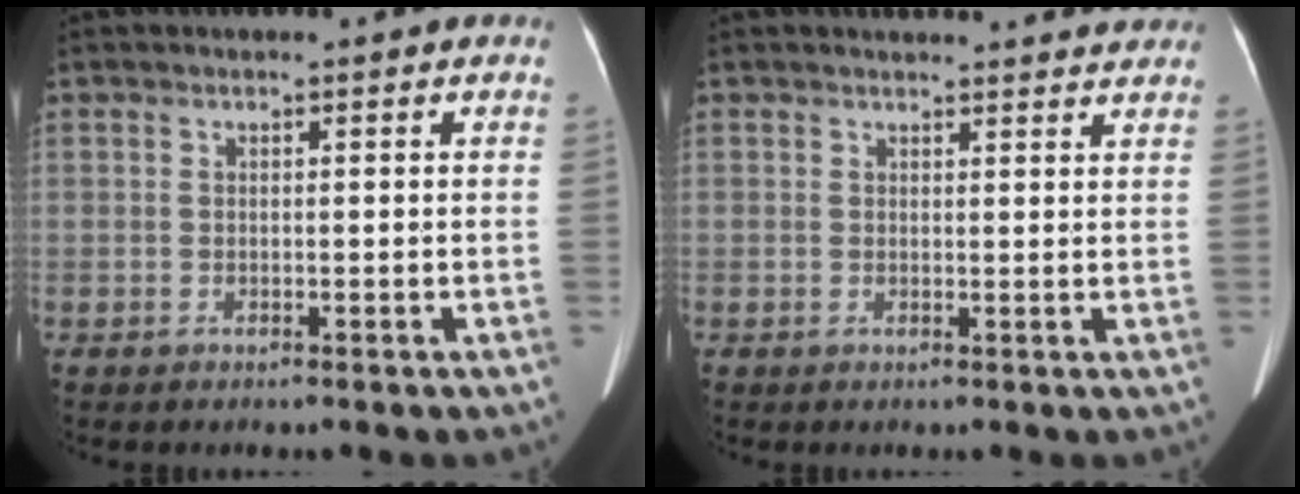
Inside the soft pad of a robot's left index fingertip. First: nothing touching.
{"total": 10.0, "force": [9.5, 2.5, 1.8], "torque": [0.004, 0.015, 0.085]}